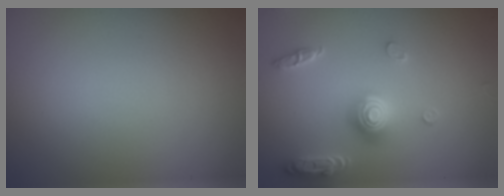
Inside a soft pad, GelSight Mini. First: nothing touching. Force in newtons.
{"total": 3.6, "press": 3.3, "slide": 1.3}